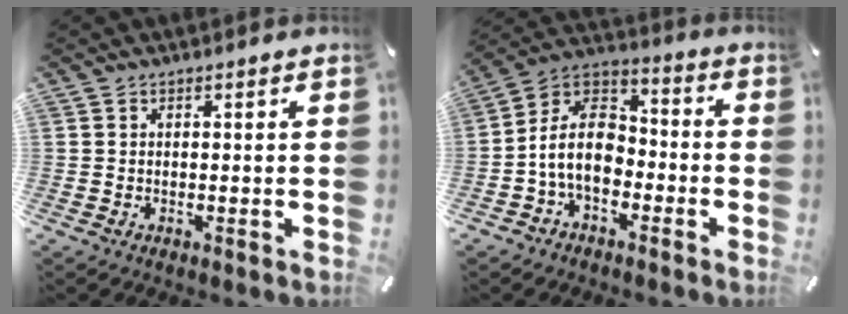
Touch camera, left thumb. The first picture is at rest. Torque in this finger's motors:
{"motor_torque": [0.07, 0.97, 0.90, 0.83, 0.22]}